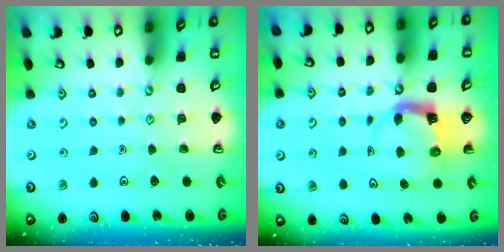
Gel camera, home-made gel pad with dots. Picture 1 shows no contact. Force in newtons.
{"total": 3.8, "press": 3.8, "slide": 0.2}